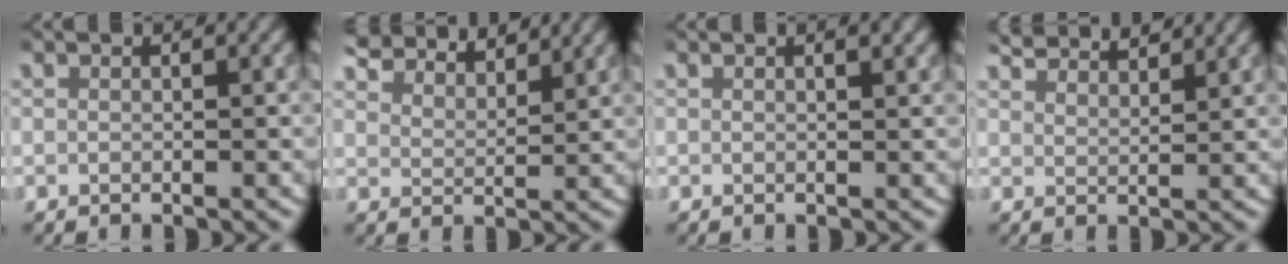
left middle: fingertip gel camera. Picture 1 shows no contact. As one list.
[{"total": 5.4, "force": [4.8, 1.3, 1.8], "torque": [-0.037, 0.007, 0.079]}, {"total": 0.6, "force": [0.4, -0.1, 0.4], "torque": [-0.004, -0.001, 0.006]}, {"total": 3.8, "force": [3.7, 0.5, 1.0], "torque": [-0.016, 0.002, 0.063]}]